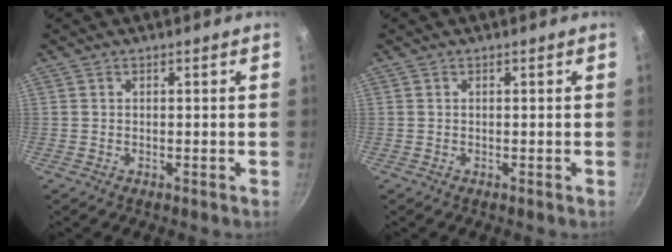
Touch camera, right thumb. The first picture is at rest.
{"total": 0.0}